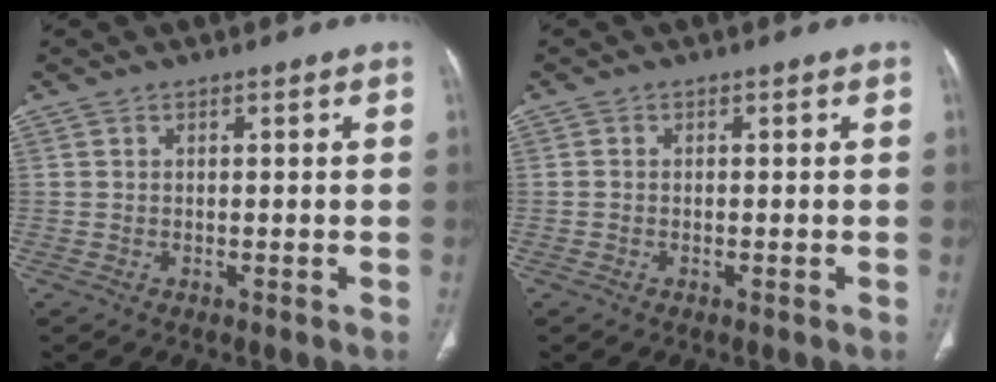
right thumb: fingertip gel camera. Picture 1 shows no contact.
{"total": 0.0}